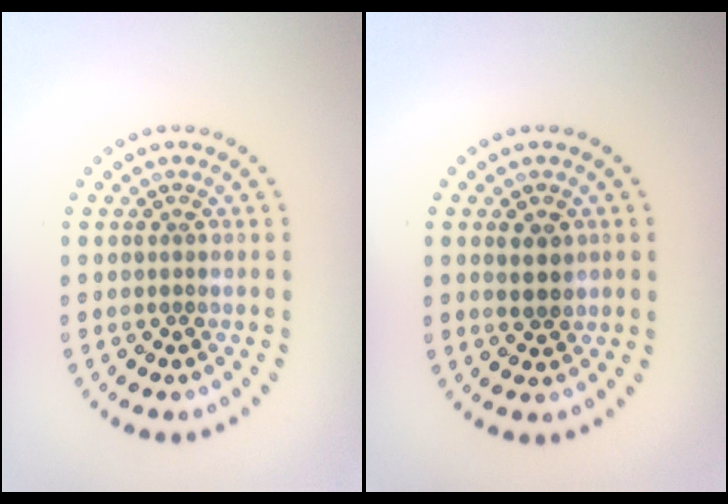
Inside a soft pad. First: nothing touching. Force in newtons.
{"total": 1.9, "press": 1.8, "slide": 0.6}